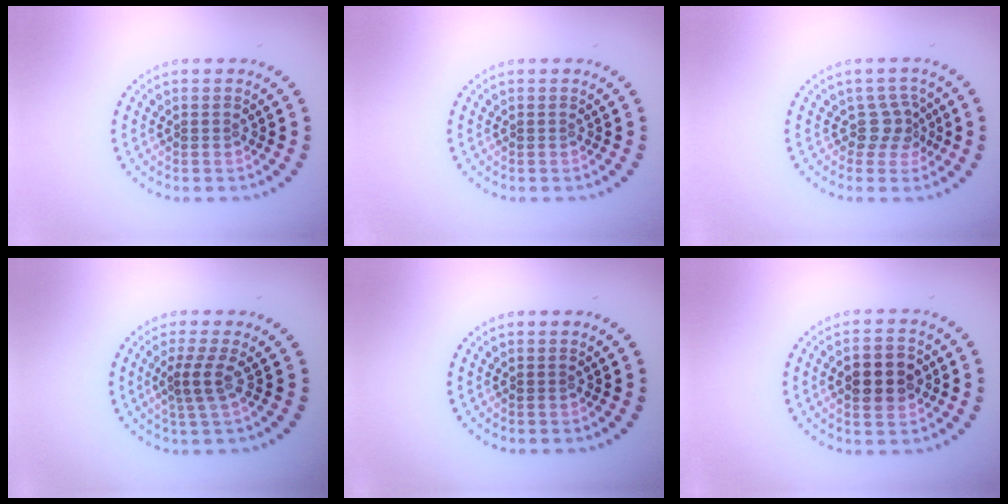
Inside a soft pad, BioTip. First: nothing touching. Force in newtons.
{"total": 0.0}
{"total": 2.3, "press": 1.6, "slide": 1.6}
{"total": 2.2, "press": 1.5, "slide": 1.6}
{"total": 0.0}
{"total": 4.4, "press": 4.4, "slide": 0.2}